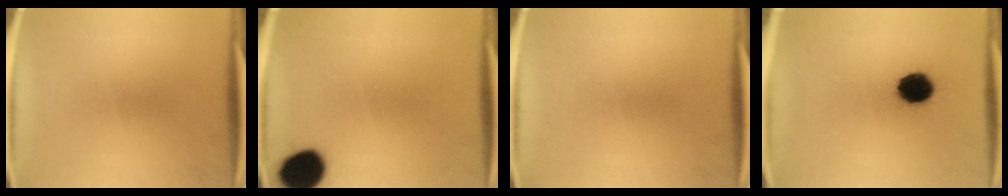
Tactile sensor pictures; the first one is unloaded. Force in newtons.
{"total": 11.7}
{"total": 0.0}
{"total": 9.5}